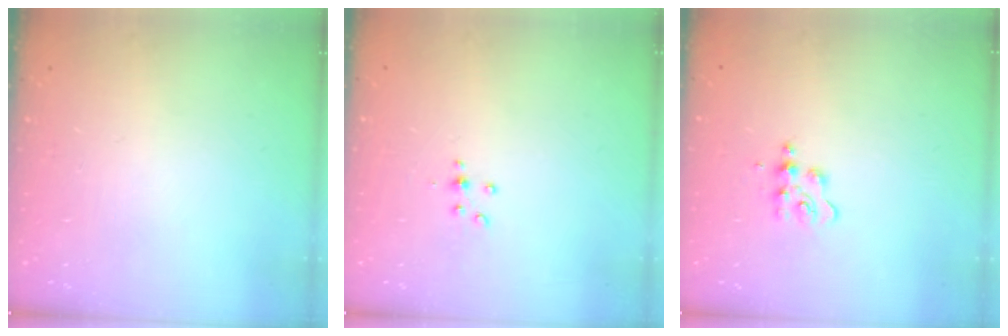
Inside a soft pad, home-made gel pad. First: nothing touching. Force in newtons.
{"total": 4.0, "press": 3.8, "slide": 1.3}
{"total": 4.8, "press": 4.7, "slide": 0.8}